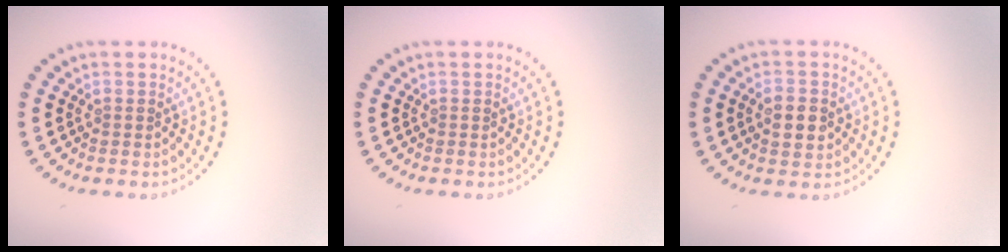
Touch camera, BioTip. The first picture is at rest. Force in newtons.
{"total": 0.0}
{"total": 2.9, "press": 2.9, "slide": 0.1}